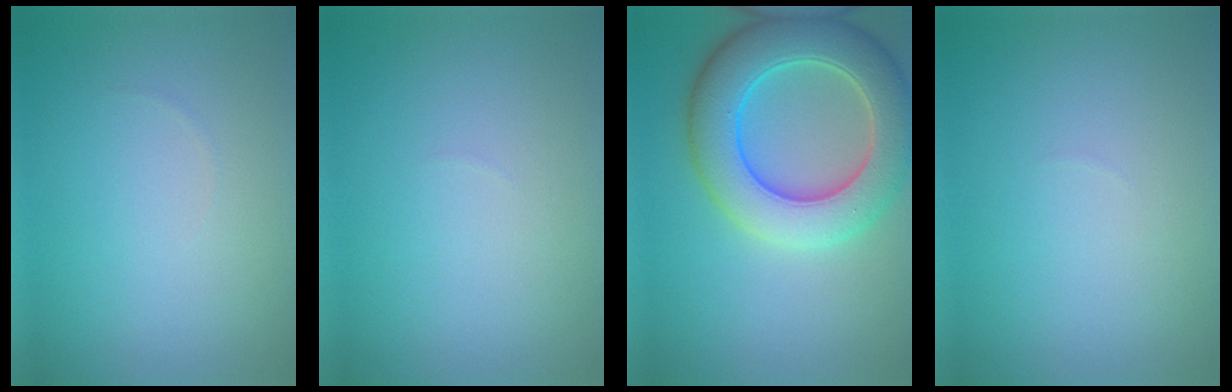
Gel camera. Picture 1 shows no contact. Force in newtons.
{"total": 0.0}
{"total": 8.9, "press": 8.9, "slide": 0.3}
{"total": 0.0}